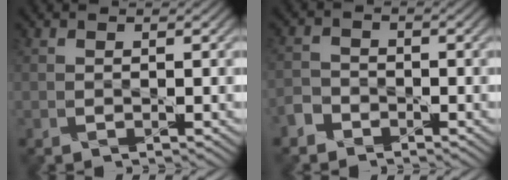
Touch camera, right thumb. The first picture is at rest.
{"total": 2.7, "force": [-2.1, 1.6, 0.3], "torque": [-0.012, 0.003, -0.053]}